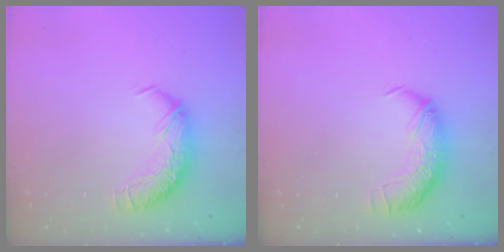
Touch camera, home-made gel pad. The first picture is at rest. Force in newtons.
{"total": 2.4, "press": 1.2, "slide": 2.1}